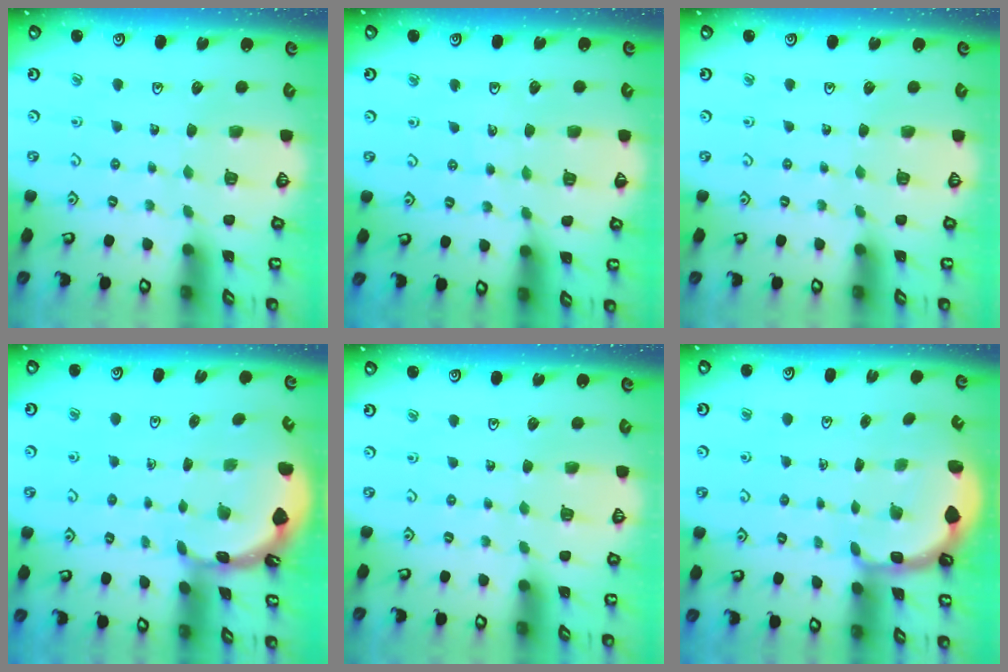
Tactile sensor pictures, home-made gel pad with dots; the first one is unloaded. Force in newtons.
{"total": 2.9, "press": 2.1, "slide": 2.1}
{"total": 0.0}
{"total": 1.6, "press": 1.6, "slide": 0.1}
{"total": 0.0}
{"total": 2.9, "press": 2.0, "slide": 2.1}